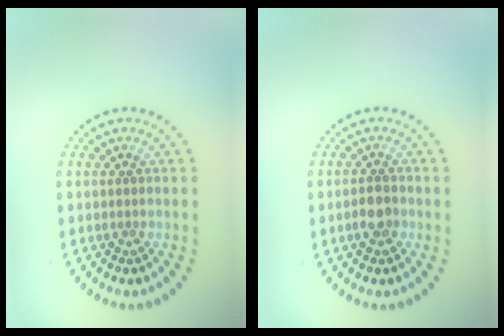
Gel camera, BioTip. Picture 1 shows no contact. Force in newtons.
{"total": 1.9, "press": 1.8, "slide": 0.5}